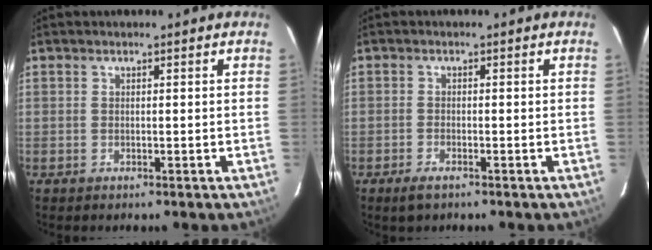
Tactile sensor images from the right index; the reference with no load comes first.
{"total": 2.1, "force": [-1.4, 0.7, 1.4], "torque": [-0.034, -0.003, -0.020]}